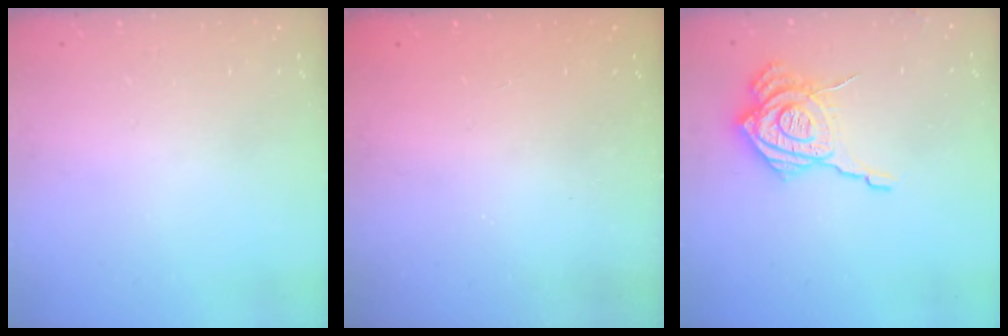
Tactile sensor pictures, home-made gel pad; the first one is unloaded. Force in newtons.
{"total": 2.5, "press": 2.4, "slide": 0.8}
{"total": 16.0, "press": 15.9, "slide": 2.0}